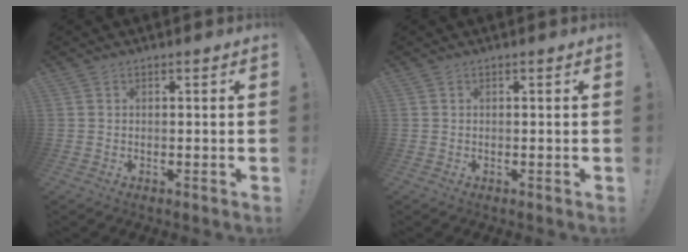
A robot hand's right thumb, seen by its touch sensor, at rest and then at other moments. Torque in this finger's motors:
{"motor_torque": [0.00, 0.00, 0.02, -0.02, 0.00]}